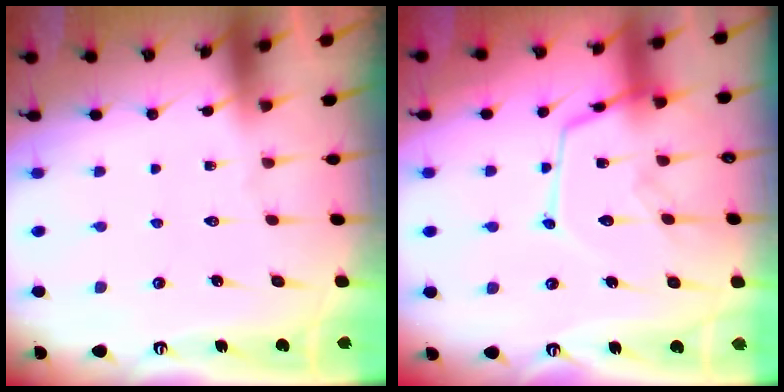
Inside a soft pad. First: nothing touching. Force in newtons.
{"total": 15.1, "press": 15.0, "slide": 1.3}